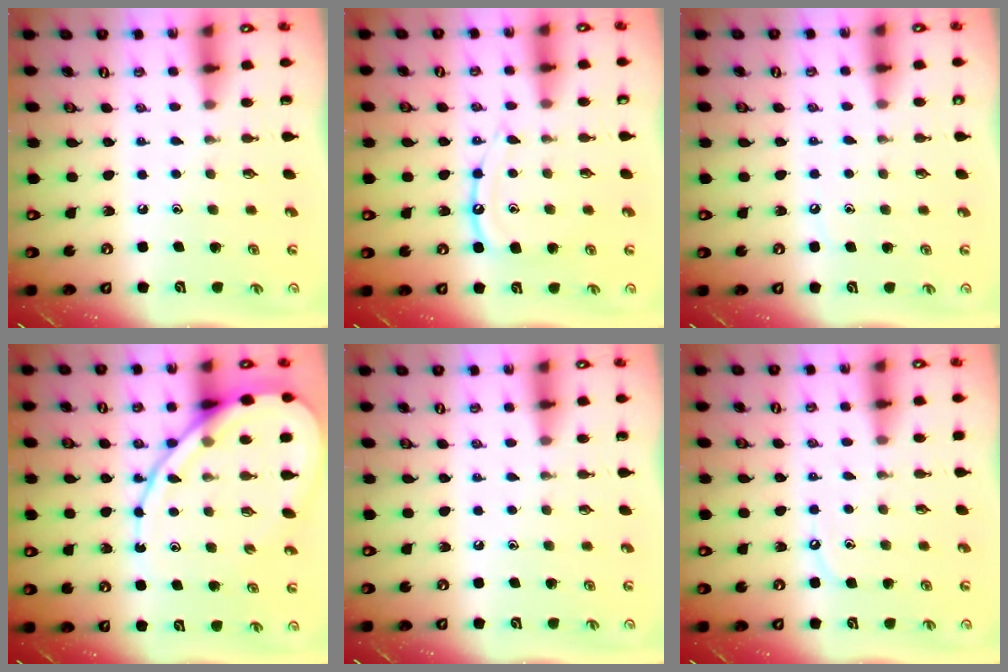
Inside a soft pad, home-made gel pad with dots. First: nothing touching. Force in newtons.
{"total": 11.2, "press": 11.2, "slide": 1.0}
{"total": 3.4, "press": 3.4, "slide": 0.4}
{"total": 14.7, "press": 14.6, "slide": 1.7}
{"total": 0.0}
{"total": 5.0, "press": 4.9, "slide": 0.7}